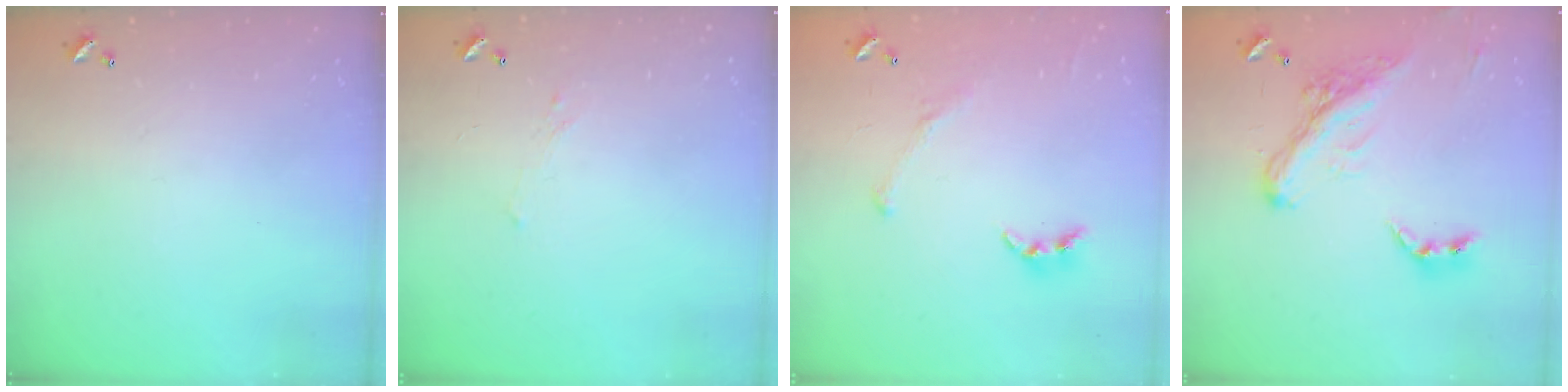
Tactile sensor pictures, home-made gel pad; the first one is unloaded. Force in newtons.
{"total": 0.8, "press": 0.6, "slide": 0.6}
{"total": 2.3, "press": 2.3, "slide": 0.5}
{"total": 6.3, "press": 6.1, "slide": 1.4}